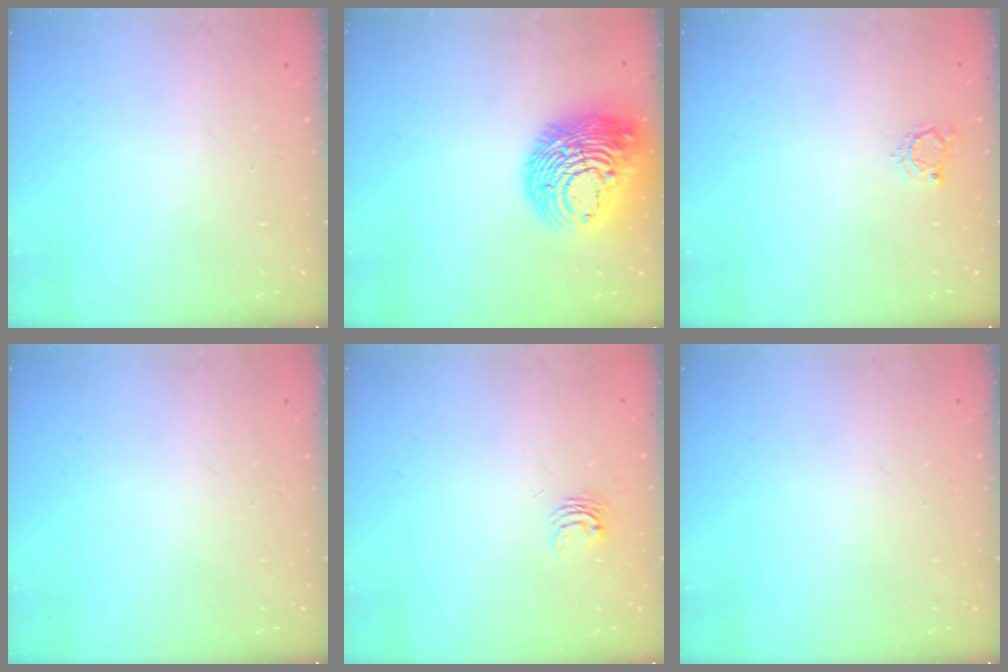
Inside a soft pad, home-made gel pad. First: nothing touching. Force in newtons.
{"total": 19.4, "press": 19.3, "slide": 2.1}
{"total": 3.5, "press": 3.5, "slide": 0.5}
{"total": 0.0}
{"total": 4.0, "press": 3.9, "slide": 0.3}
{"total": 0.0}